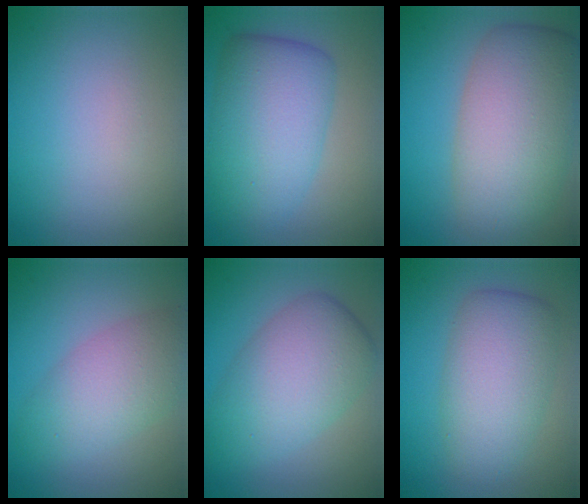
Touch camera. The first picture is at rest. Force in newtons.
{"total": 8.2, "press": 8.2, "slide": 0.2}
{"total": 9.4, "press": 9.3, "slide": 0.5}
{"total": 4.9, "press": 4.9, "slide": 0.2}
{"total": 7.3, "press": 7.3, "slide": 0.4}
{"total": 6.0, "press": 6.0, "slide": 0.1}